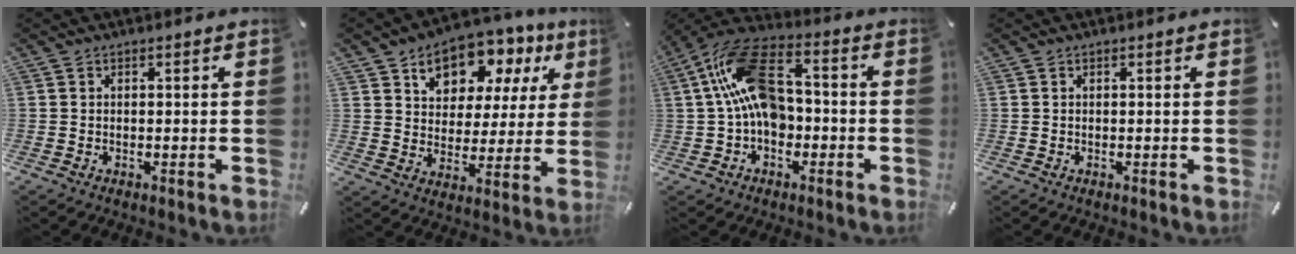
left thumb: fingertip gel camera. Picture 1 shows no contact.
{"total": 11.6, "force": [7.6, 7.9, 3.9], "torque": [-0.061, -0.055, 0.137]}
{"total": 15.6, "force": [0.9, 10.3, 11.8], "torque": [-0.257, 0.010, 0.016]}
{"total": 0.0}